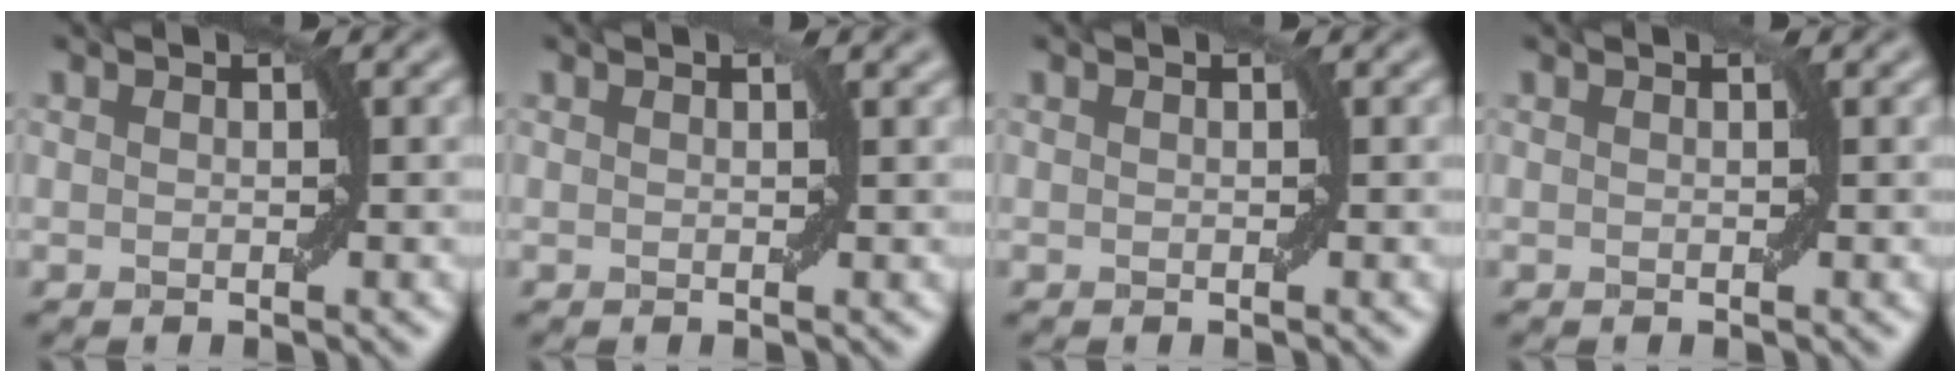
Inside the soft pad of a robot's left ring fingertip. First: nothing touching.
{"total": 0.7, "force": [0.4, 0.0, 0.5], "torque": [-0.004, 0.001, 0.007]}
{"total": 0.0}
{"total": 0.0}